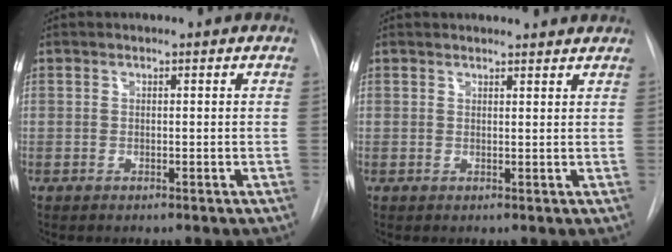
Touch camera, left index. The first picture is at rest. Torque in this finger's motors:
{"motor_torque": [-0.12, 0.07, -0.25, 0.01]}